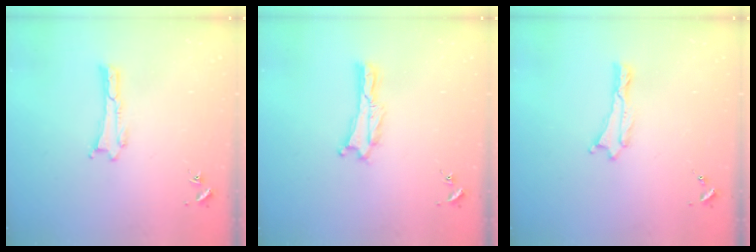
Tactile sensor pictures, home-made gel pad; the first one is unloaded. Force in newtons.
{"total": 0.0}
{"total": 0.0}